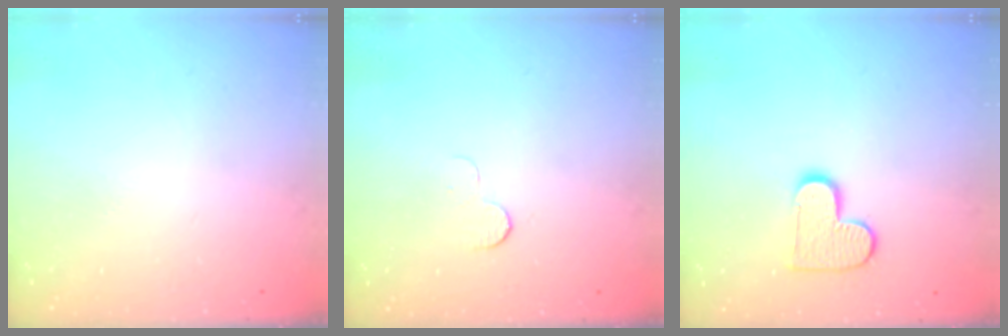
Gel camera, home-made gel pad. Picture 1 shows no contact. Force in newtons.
{"total": 3.7, "press": 3.7, "slide": 0.3}
{"total": 9.8, "press": 9.8, "slide": 0.6}